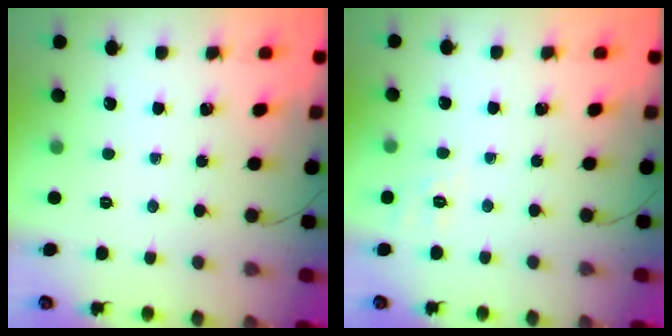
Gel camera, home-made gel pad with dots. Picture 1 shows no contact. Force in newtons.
{"total": 2.0, "press": 0.9, "slide": 1.8}